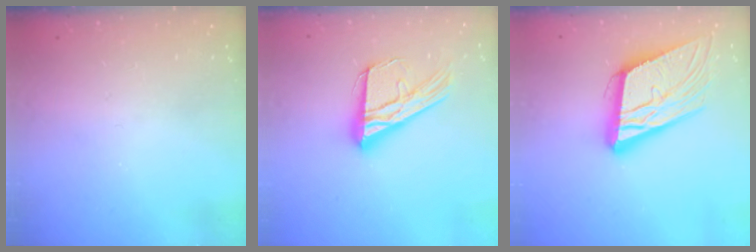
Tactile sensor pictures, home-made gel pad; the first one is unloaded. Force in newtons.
{"total": 17.1, "press": 17.0, "slide": 1.7}
{"total": 17.9, "press": 17.6, "slide": 3.3}